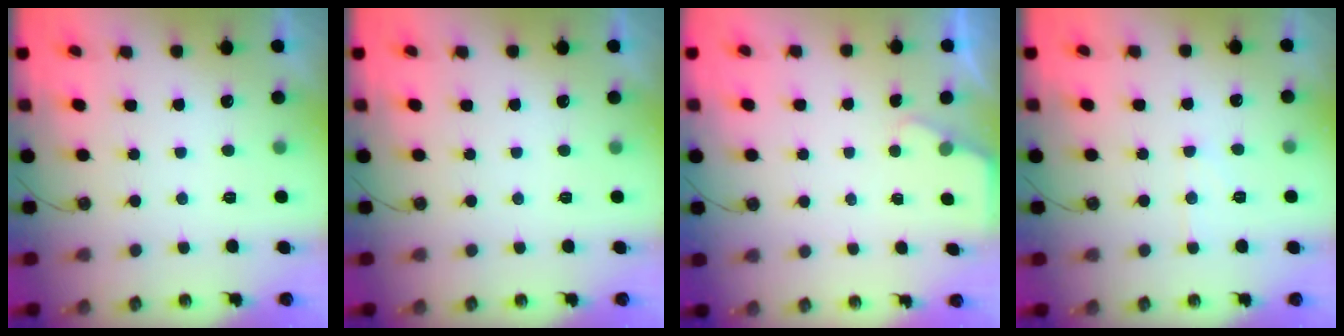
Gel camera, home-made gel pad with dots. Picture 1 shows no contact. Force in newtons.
{"total": 0.0}
{"total": 1.5, "press": 1.5, "slide": 0.3}
{"total": 6.1, "press": 6.1, "slide": 0.4}